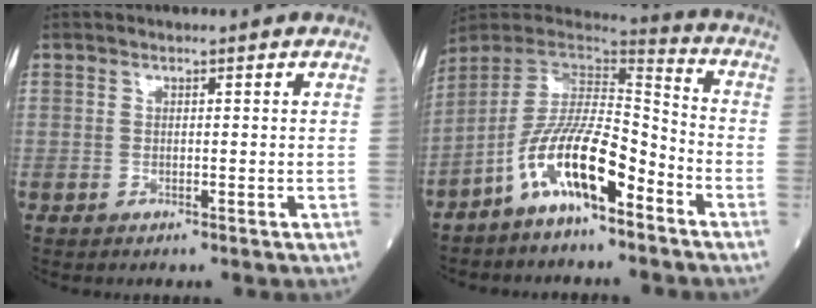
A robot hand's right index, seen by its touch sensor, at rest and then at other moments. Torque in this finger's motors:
{"motor_torque": [0.60, -0.44, 0.49, 0.21]}